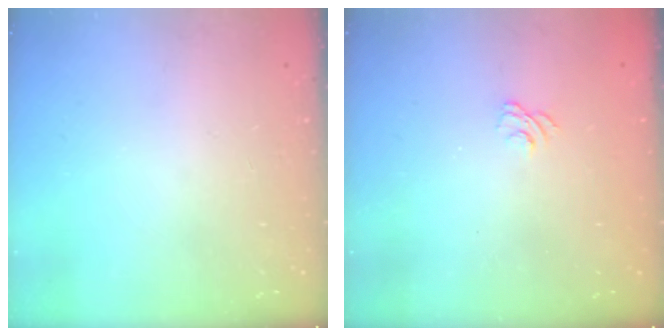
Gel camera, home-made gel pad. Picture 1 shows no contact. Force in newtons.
{"total": 1.5, "press": 0.9, "slide": 1.2}